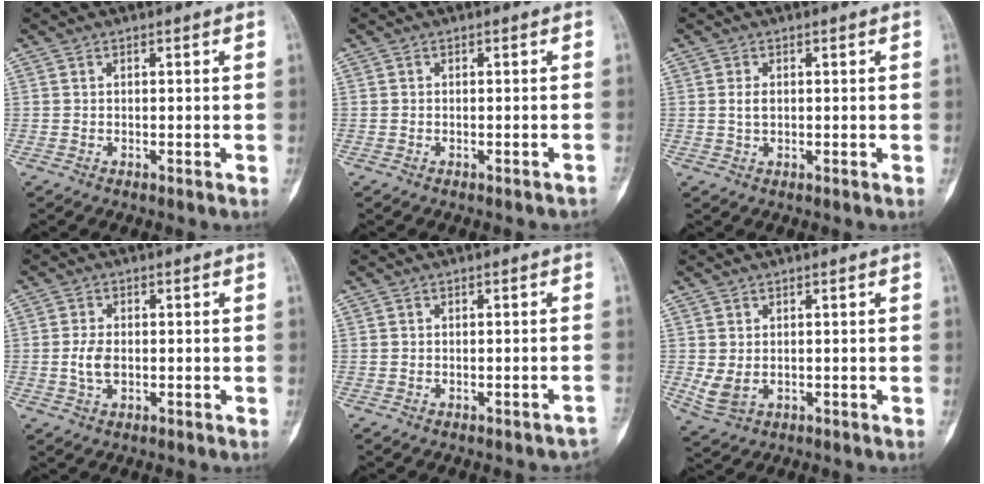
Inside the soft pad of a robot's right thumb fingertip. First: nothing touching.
{"total": 1.2, "force": [-1.1, 0.3, 0.5], "torque": [-0.011, 0.016, -0.008]}
{"total": 1.9, "force": [0.3, 1.2, 1.5], "torque": [-0.029, -0.001, 0.007]}
{"total": 3.6, "force": [-0.4, 2.2, 2.8], "torque": [-0.055, 0.002, -0.008]}
{"total": 2.0, "force": [-1.8, 0.6, 0.6], "torque": [-0.002, 0.025, -0.017]}
{"total": 3.9, "force": [-0.1, 2.8, 2.7], "torque": [-0.059, -0.006, 0.012]}